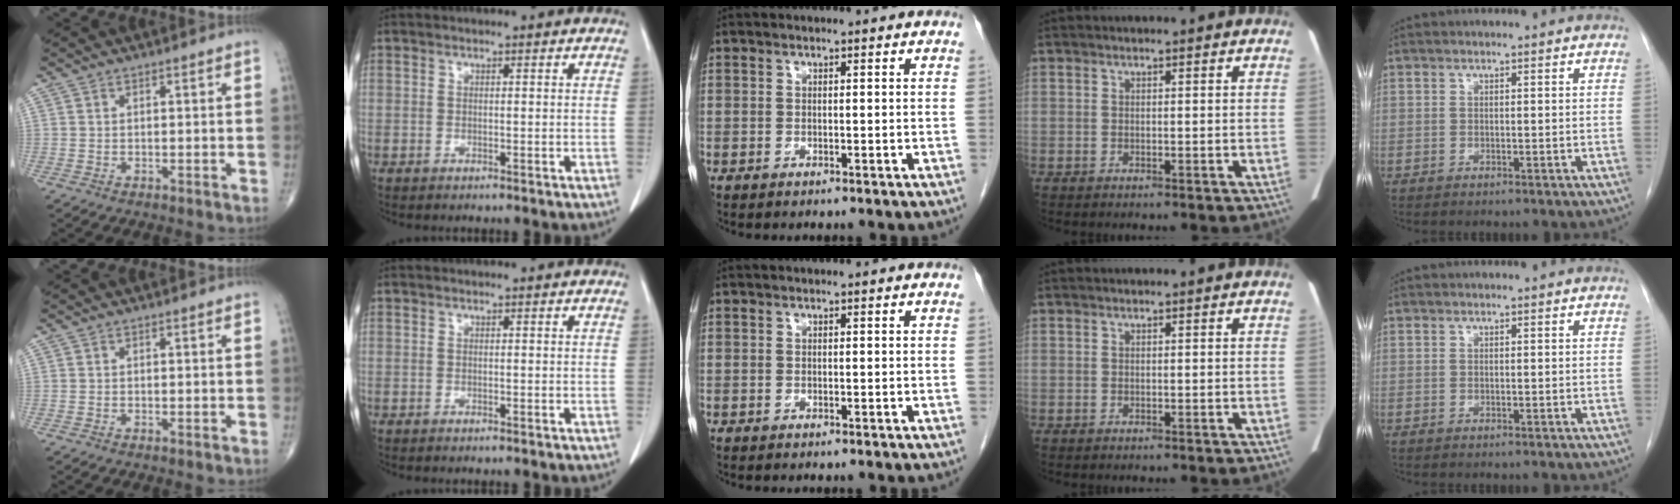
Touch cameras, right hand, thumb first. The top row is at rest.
{"index": {"total": 0.6, "force": [-0.5, 0.0, 0.3], "torque": [-0.005, -0.002, -0.008]}}